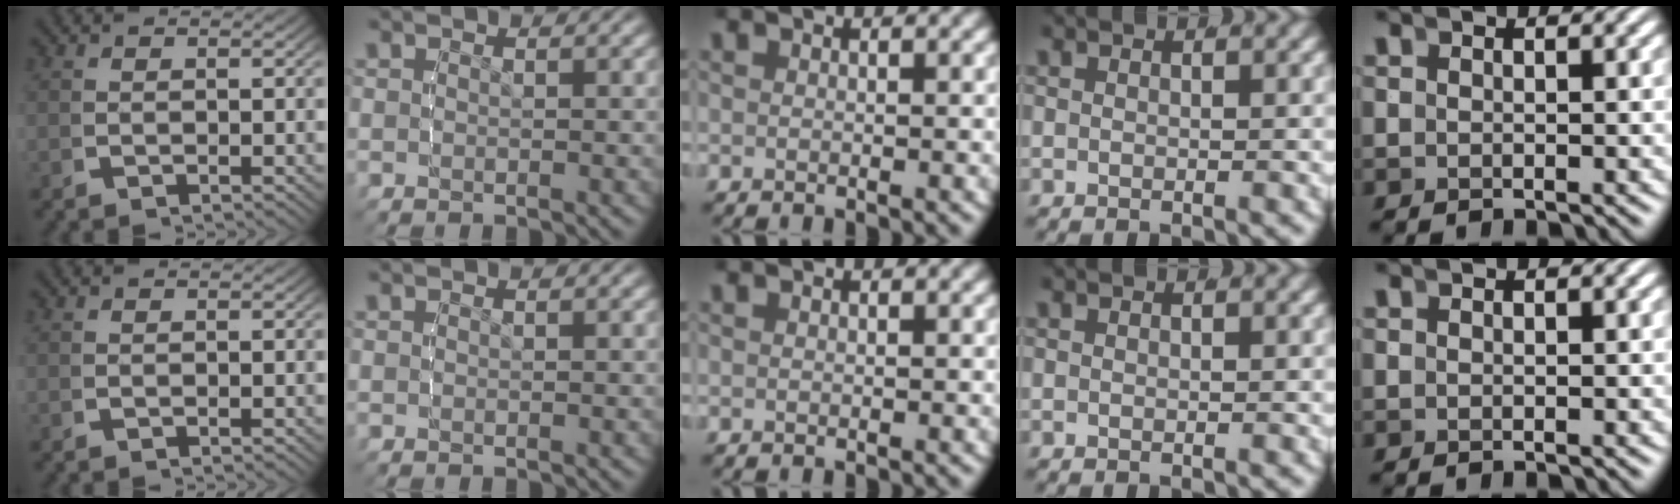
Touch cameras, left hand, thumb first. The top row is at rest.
{}